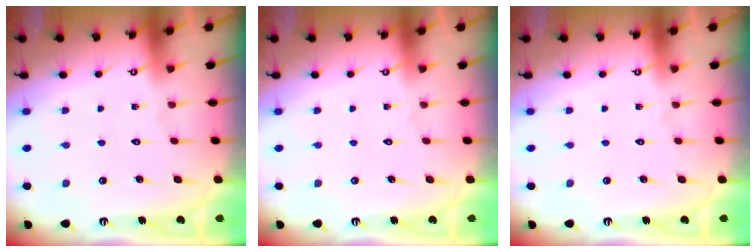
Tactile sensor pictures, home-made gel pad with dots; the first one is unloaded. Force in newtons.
{"total": 0.0}
{"total": 0.0}